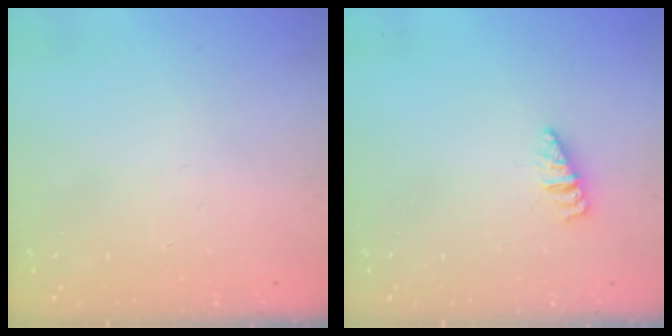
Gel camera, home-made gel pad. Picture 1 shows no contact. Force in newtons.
{"total": 1.1, "press": 1.1, "slide": 0.2}